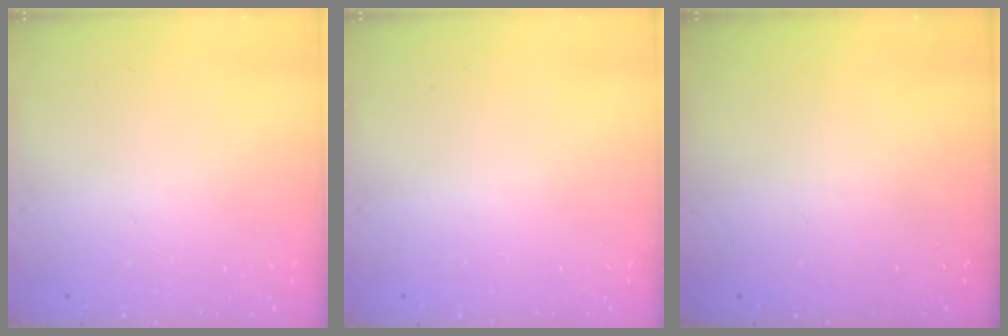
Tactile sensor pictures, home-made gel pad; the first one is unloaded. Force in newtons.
{"total": 0.0}
{"total": 0.0}